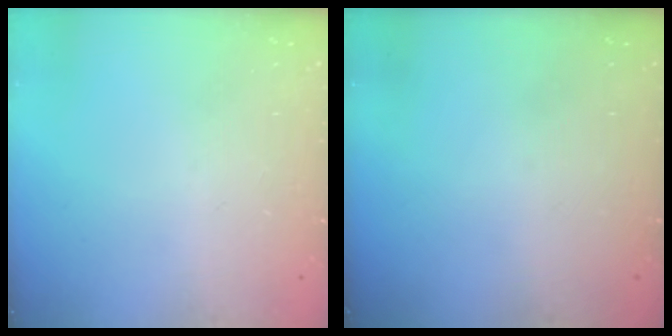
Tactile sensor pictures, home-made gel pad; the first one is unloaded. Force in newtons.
{"total": 0.0}